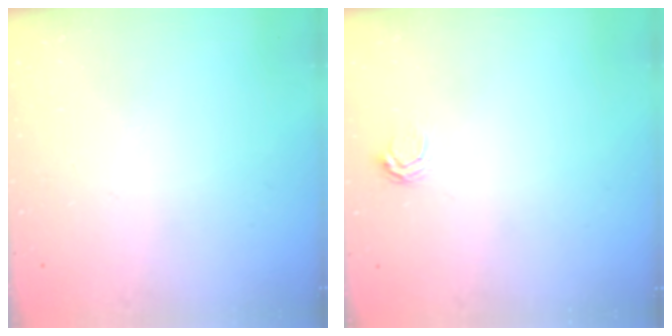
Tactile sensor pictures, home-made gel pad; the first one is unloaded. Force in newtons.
{"total": 4.5, "press": 4.5, "slide": 0.5}